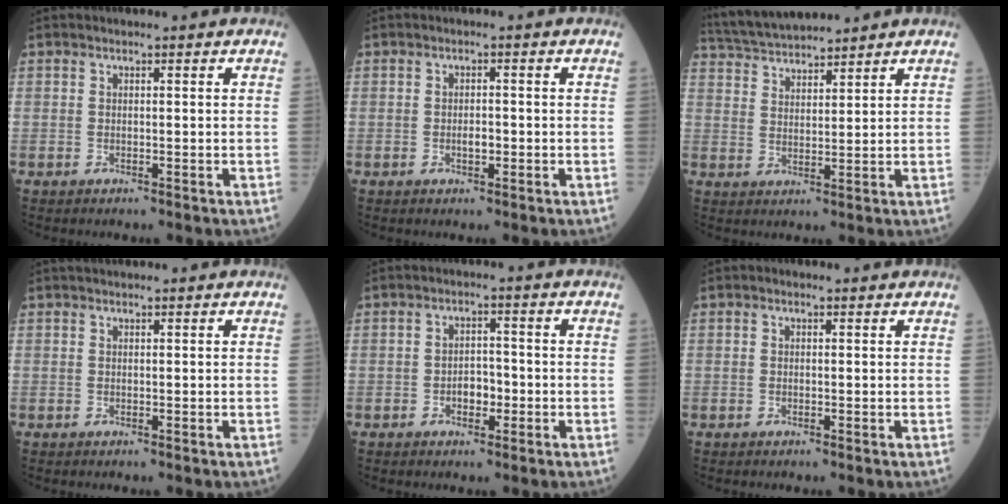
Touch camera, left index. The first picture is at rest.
{"total": 1.5, "force": [-0.6, 0.6, 1.2], "torque": [-0.021, -0.002, -0.010]}
{"total": 9.7, "force": [9.2, 1.0, 2.8], "torque": [-0.063, 0.027, 0.171]}
{"total": 2.6, "force": [2.3, 0.5, 1.1], "torque": [-0.008, 0.028, 0.035]}
{"total": 3.0, "force": [-1.2, 1.7, 2.2], "torque": [-0.031, 0.003, -0.020]}
{"total": 0.6, "force": [0.3, 0.5, 0.2], "torque": [-0.005, -0.001, 0.000]}